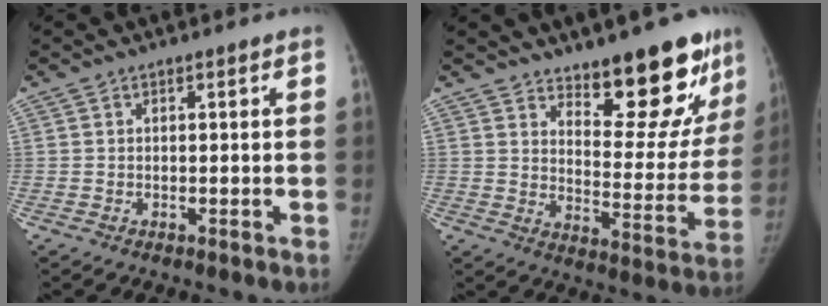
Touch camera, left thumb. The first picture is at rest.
{"total": 17.7, "force": [12.6, 6.3, 10.6], "torque": [-0.082, -0.104, 0.181]}